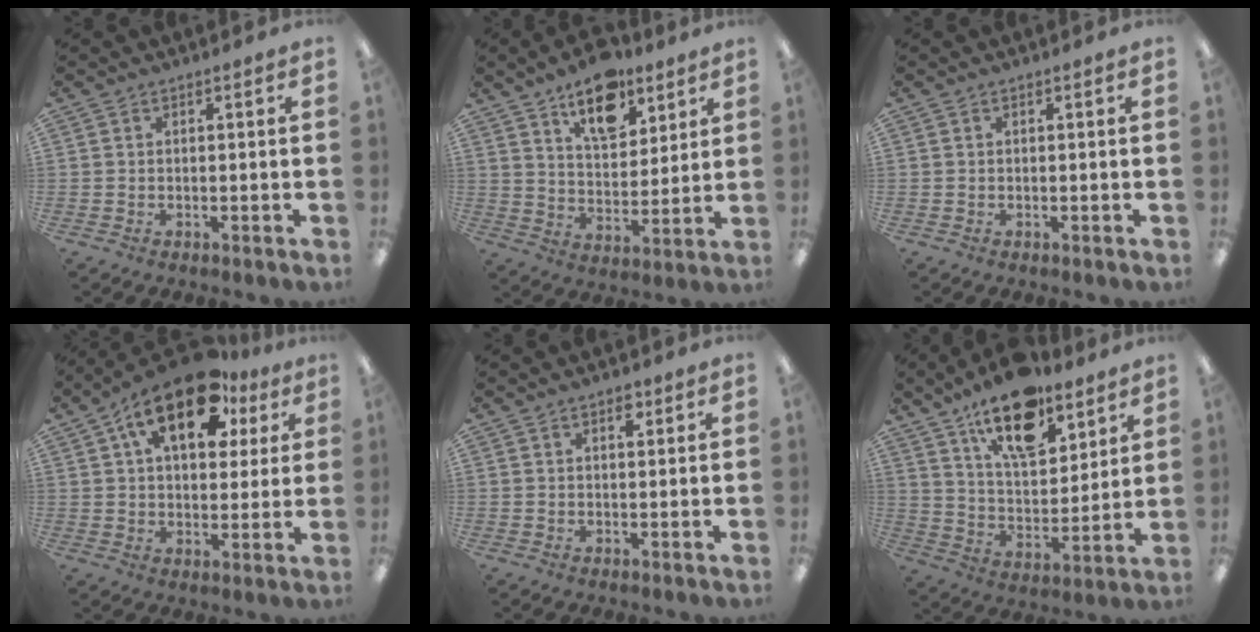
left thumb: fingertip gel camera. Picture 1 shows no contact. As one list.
[{"total": 14.2, "force": [9.6, 7.1, 7.5], "torque": [-0.100, -0.048, 0.167]}, {"total": 0.0}, {"total": 18.5, "force": [9.6, 9.4, 12.7], "torque": [-0.205, -0.023, 0.163]}, {"total": 2.4, "force": [1.5, 1.2, 1.5], "torque": [-0.008, -0.007, 0.020]}, {"total": 18.0, "force": [12.5, 8.1, 10.1], "torque": [-0.162, -0.064, 0.217]}]